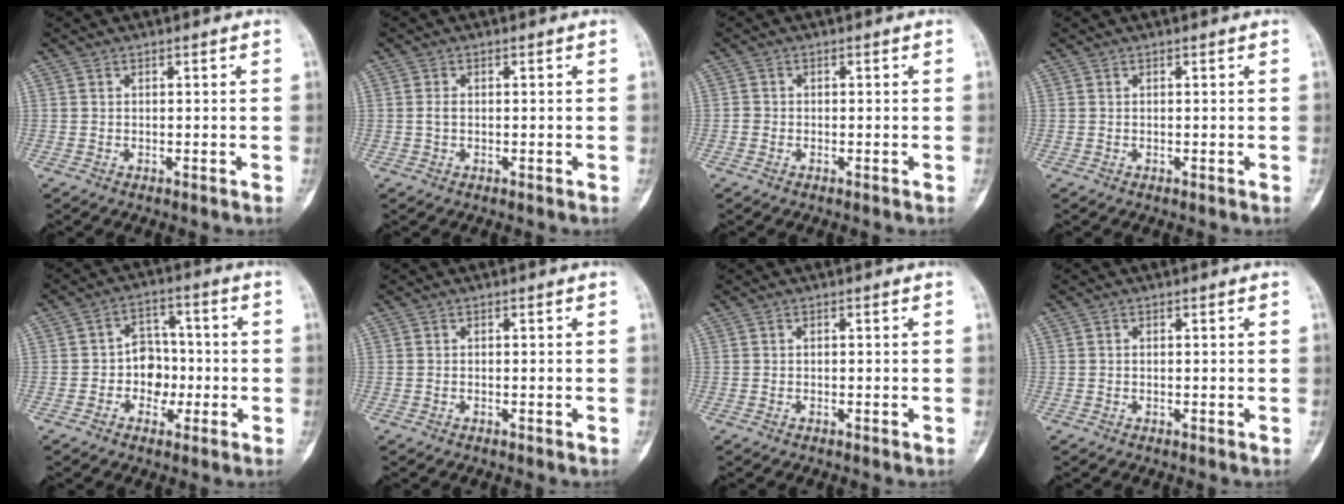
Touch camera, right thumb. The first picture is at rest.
{"total": 1.1, "force": [-0.1, 0.7, 0.8], "torque": [-0.011, -0.002, -0.003]}
{"total": 1.0, "force": [-0.5, 0.8, 0.2], "torque": [0.002, 0.004, -0.012]}
{"total": 0.0}
{"total": 7.3, "force": [-1.5, 6.0, 4.0], "torque": [-0.015, 0.027, -0.033]}
{"total": 0.0}
{"total": 0.0}
{"total": 0.0}